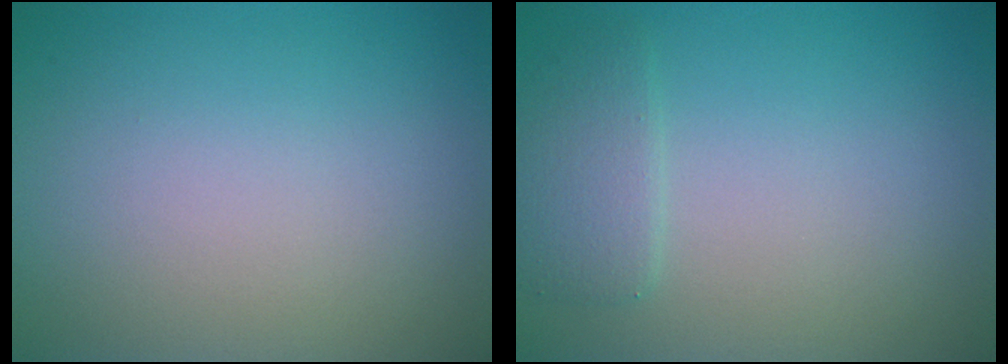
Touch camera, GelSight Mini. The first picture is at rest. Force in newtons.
{"total": 2.0, "press": 2.0, "slide": 0.1}